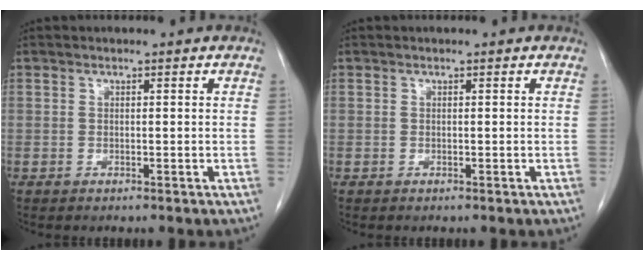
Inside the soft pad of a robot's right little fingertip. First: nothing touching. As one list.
[{"total": 0.0}]